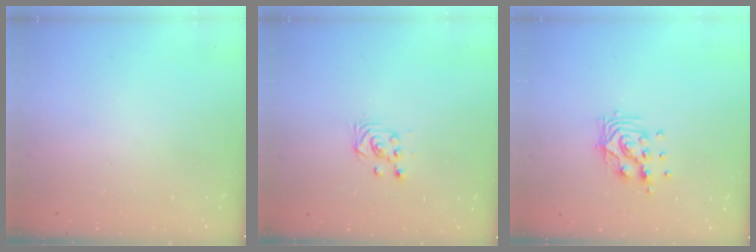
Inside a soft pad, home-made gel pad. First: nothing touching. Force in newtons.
{"total": 3.6, "press": 3.6, "slide": 0.3}
{"total": 9.7, "press": 9.6, "slide": 0.8}